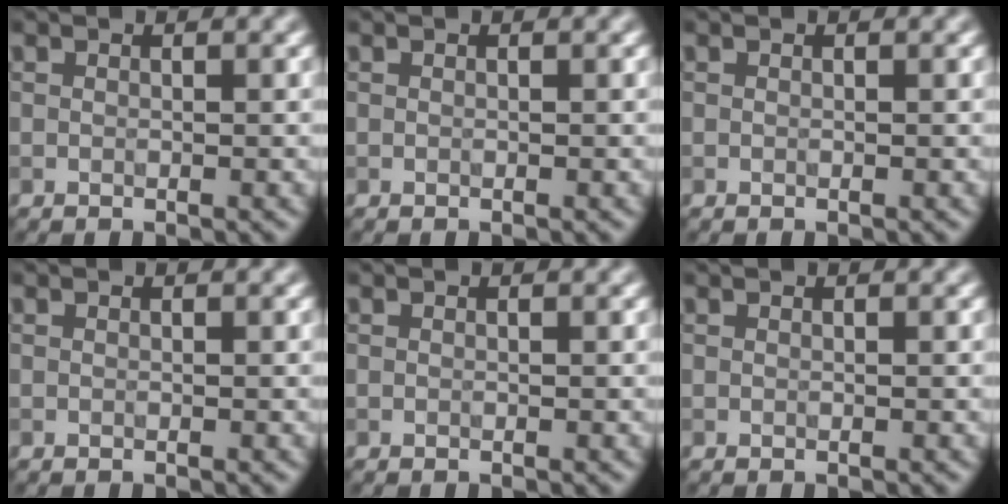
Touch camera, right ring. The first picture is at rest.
{"total": 0.0}
{"total": 0.0}
{"total": 0.0}
{"total": 0.0}
{"total": 0.0}